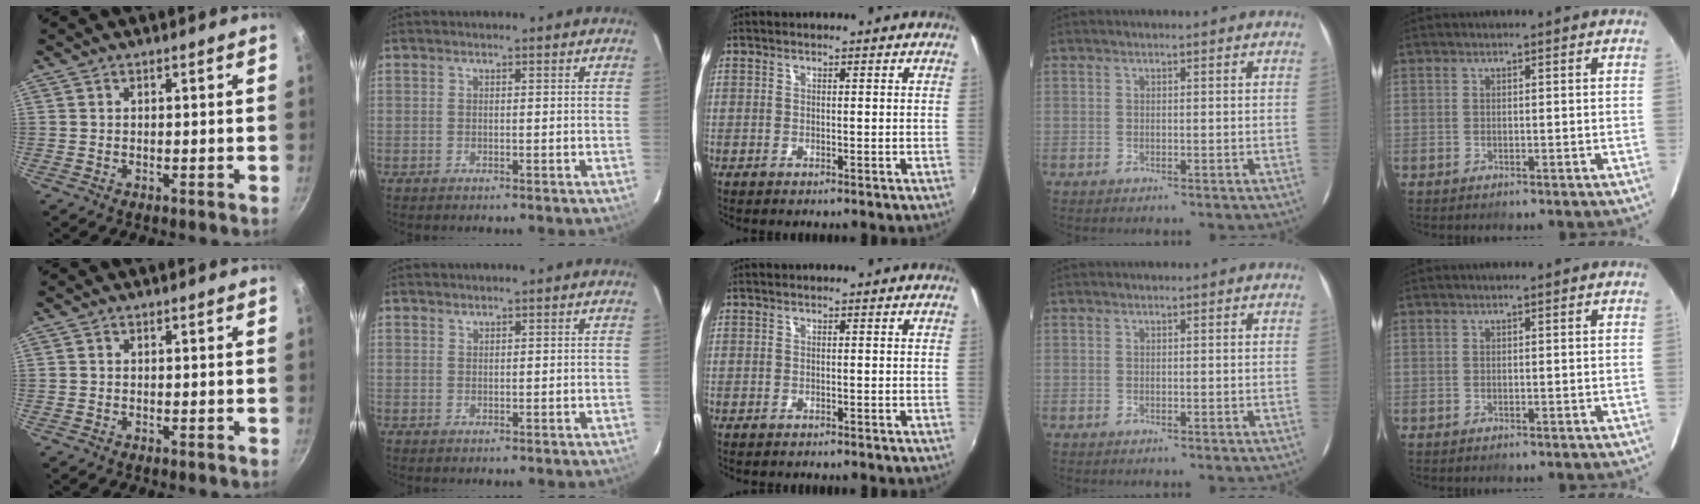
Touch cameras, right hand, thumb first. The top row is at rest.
{"index": {"total": 0.7, "force": [0.6, 0.2, 0.0], "torque": [0.000, 0.001, 0.013]}}